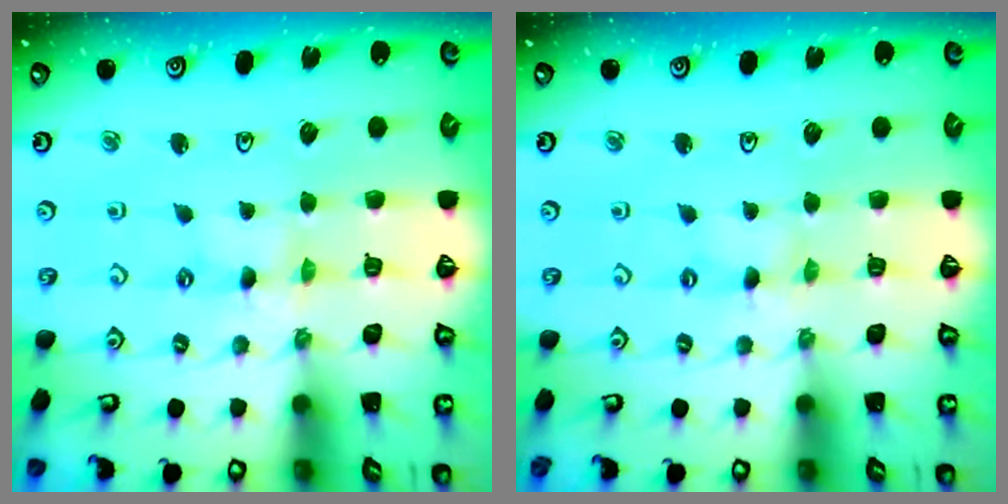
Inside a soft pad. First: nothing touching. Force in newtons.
{"total": 1.3, "press": 1.3, "slide": 0.2}